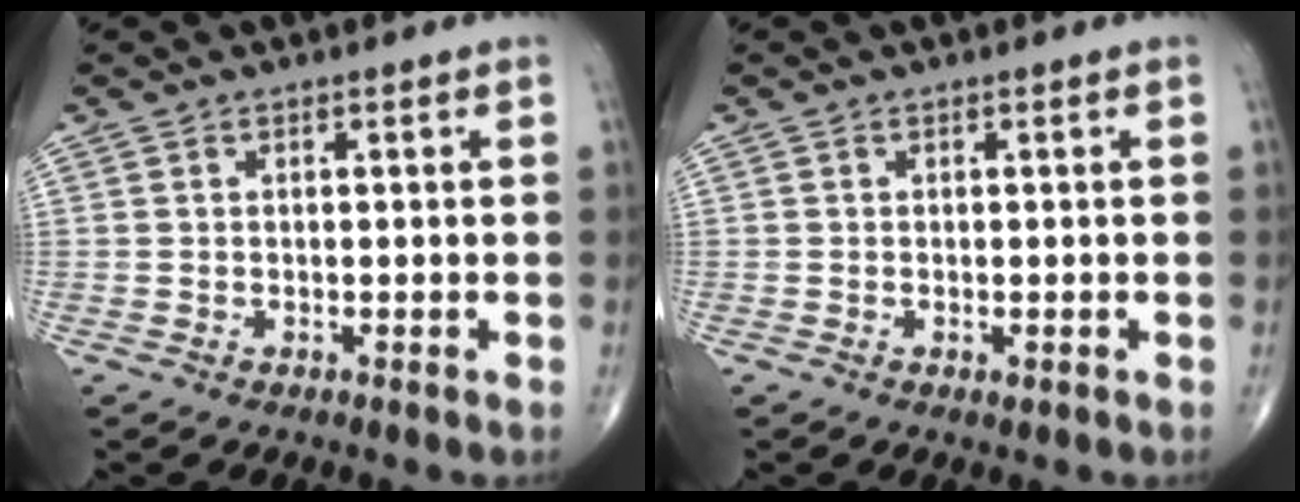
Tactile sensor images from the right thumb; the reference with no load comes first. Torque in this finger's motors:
{"motor_torque": [-0.38, -0.16, 0.02, 0.20, 0.04]}